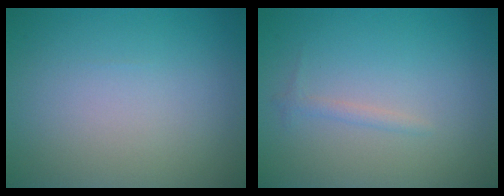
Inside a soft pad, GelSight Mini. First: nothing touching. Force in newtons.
{"total": 0.8, "press": 0.8, "slide": 0.0}